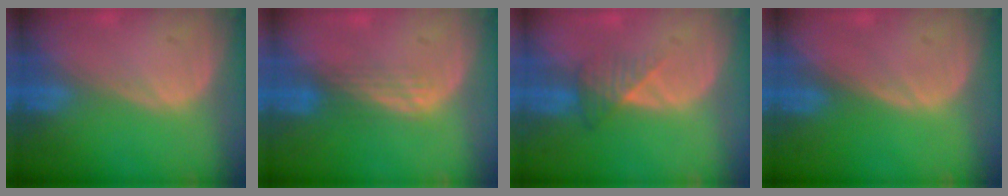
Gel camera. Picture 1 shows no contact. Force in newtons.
{"total": 2.9, "press": 2.5, "slide": 1.5}
{"total": 3.4, "press": 3.0, "slide": 1.7}
{"total": 0.0}